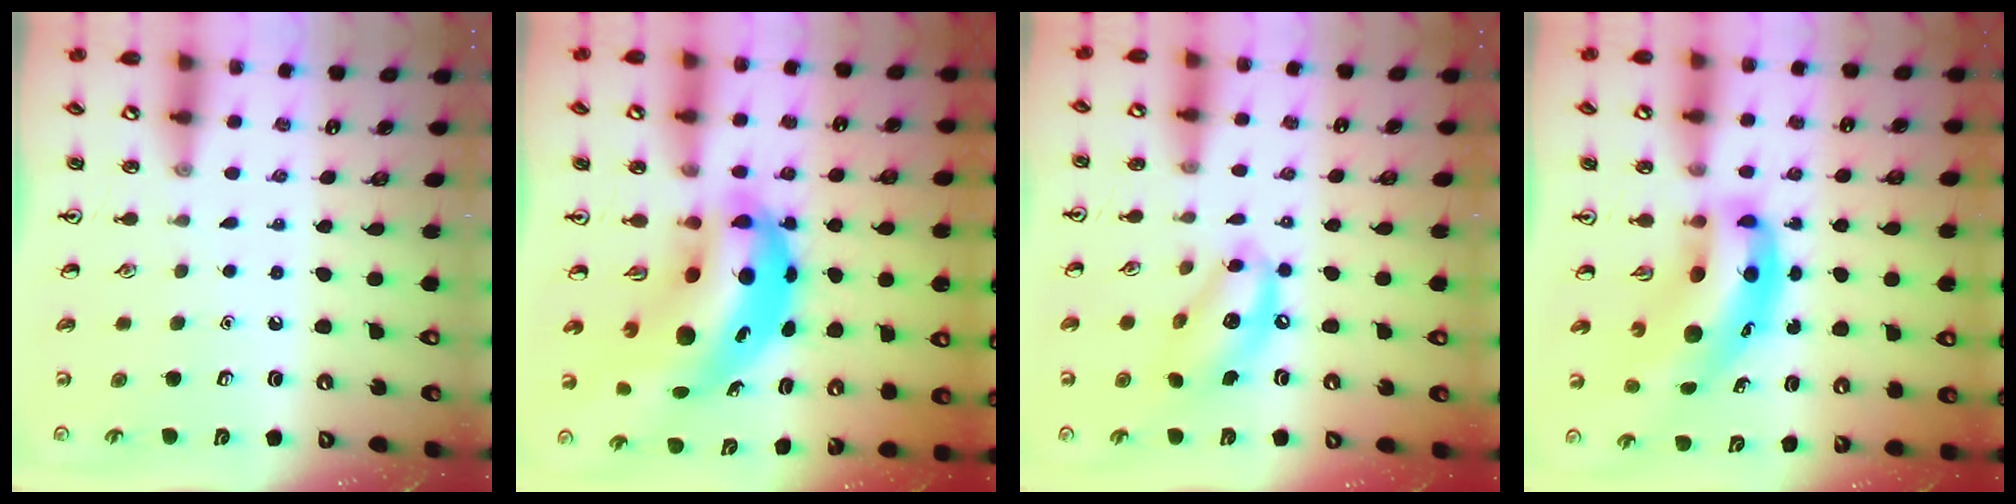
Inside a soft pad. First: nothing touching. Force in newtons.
{"total": 14.6, "press": 14.1, "slide": 4.1}
{"total": 13.1, "press": 12.7, "slide": 3.3}
{"total": 11.9, "press": 11.4, "slide": 3.2}